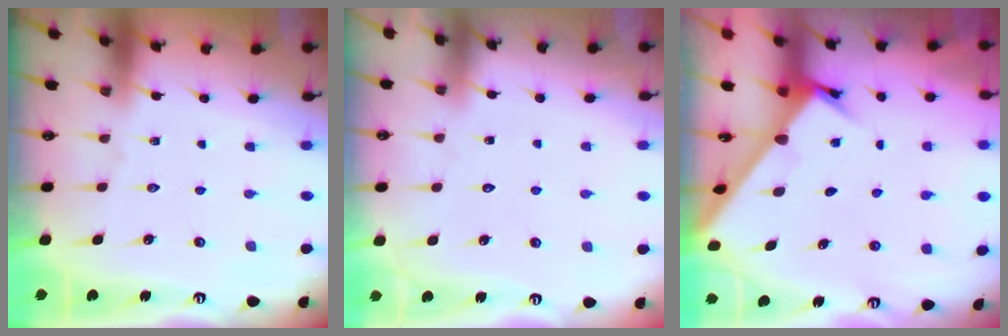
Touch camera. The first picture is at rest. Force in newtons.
{"total": 2.8, "press": 2.8, "slide": 0.2}
{"total": 2.5, "press": 2.5, "slide": 0.2}